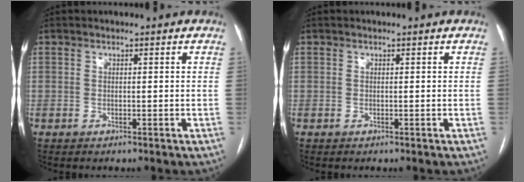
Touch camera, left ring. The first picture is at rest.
{"total": 0.0}